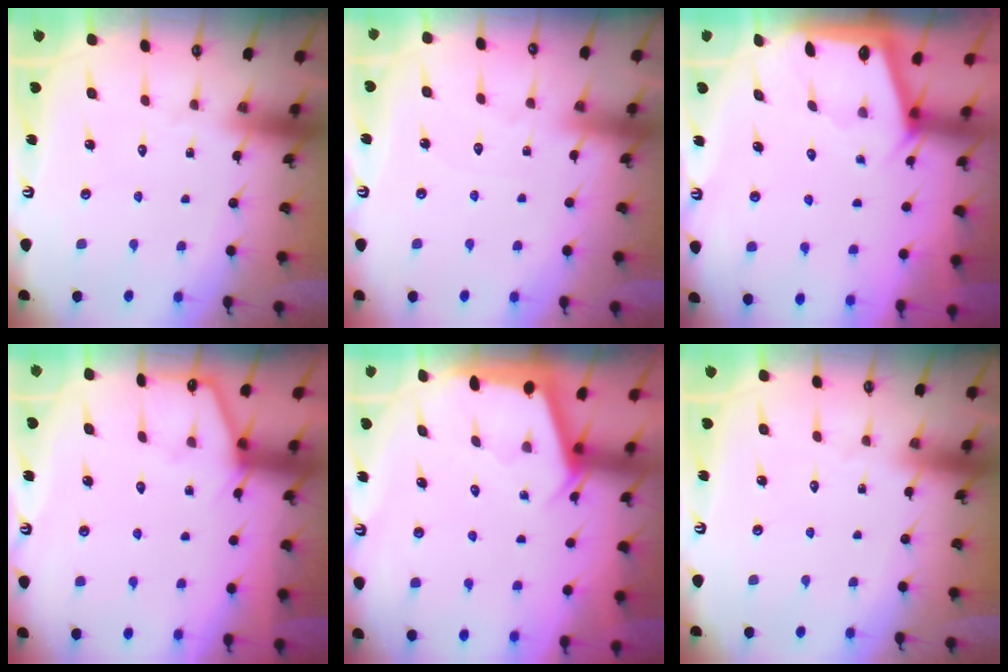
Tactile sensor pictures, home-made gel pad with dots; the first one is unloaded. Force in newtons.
{"total": 2.5, "press": 2.5, "slide": 0.4}
{"total": 2.0, "press": 2.0, "slide": 0.3}
{"total": 3.9, "press": 3.9, "slide": 0.3}
{"total": 2.3, "press": 2.3, "slide": 0.3}
{"total": 0.0}